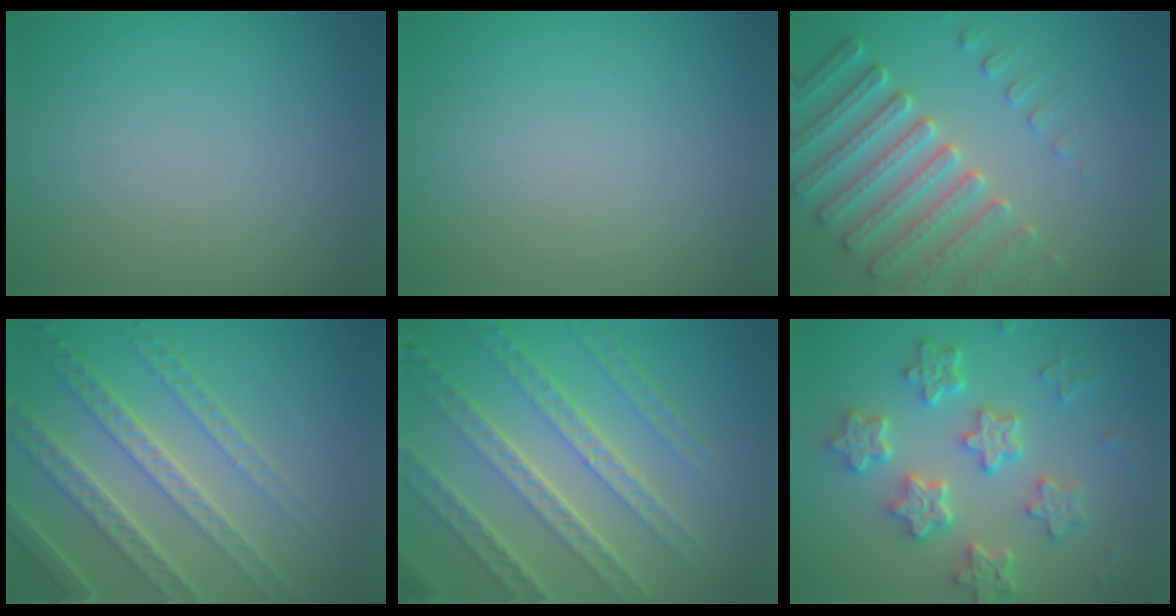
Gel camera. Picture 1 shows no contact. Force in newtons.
{"total": 0.0}
{"total": 6.3, "press": 5.2, "slide": 3.6}
{"total": 6.0, "press": 5.0, "slide": 3.3}
{"total": 7.7, "press": 5.6, "slide": 5.3}
{"total": 5.8, "press": 5.2, "slide": 2.7}